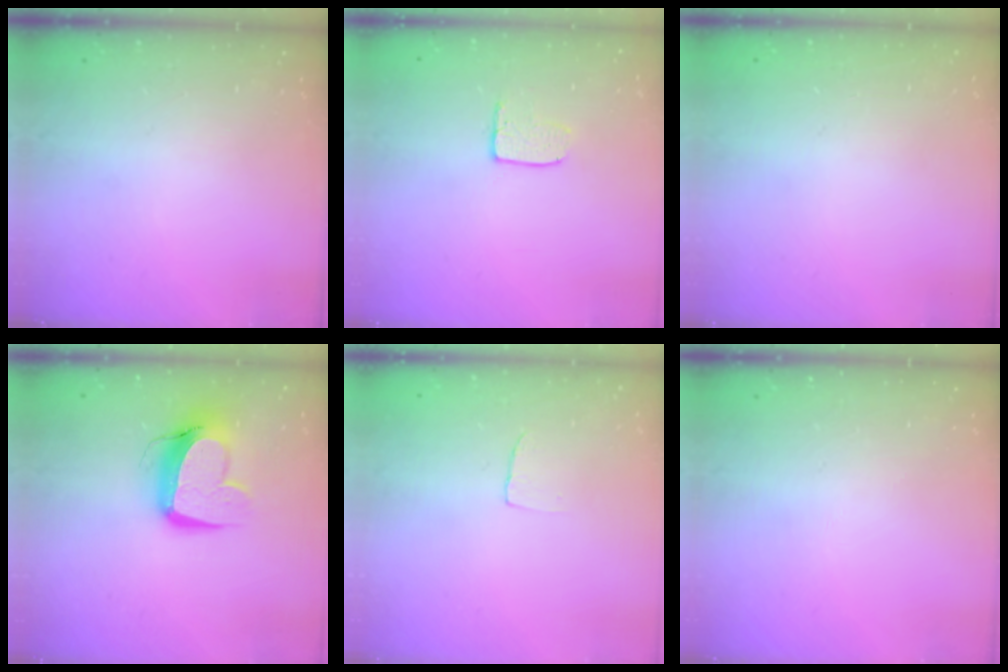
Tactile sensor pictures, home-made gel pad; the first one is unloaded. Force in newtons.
{"total": 5.8, "press": 5.8, "slide": 0.4}
{"total": 0.0}
{"total": 13.1, "press": 13.0, "slide": 1.6}
{"total": 2.4, "press": 2.4, "slide": 0.1}
{"total": 0.0}